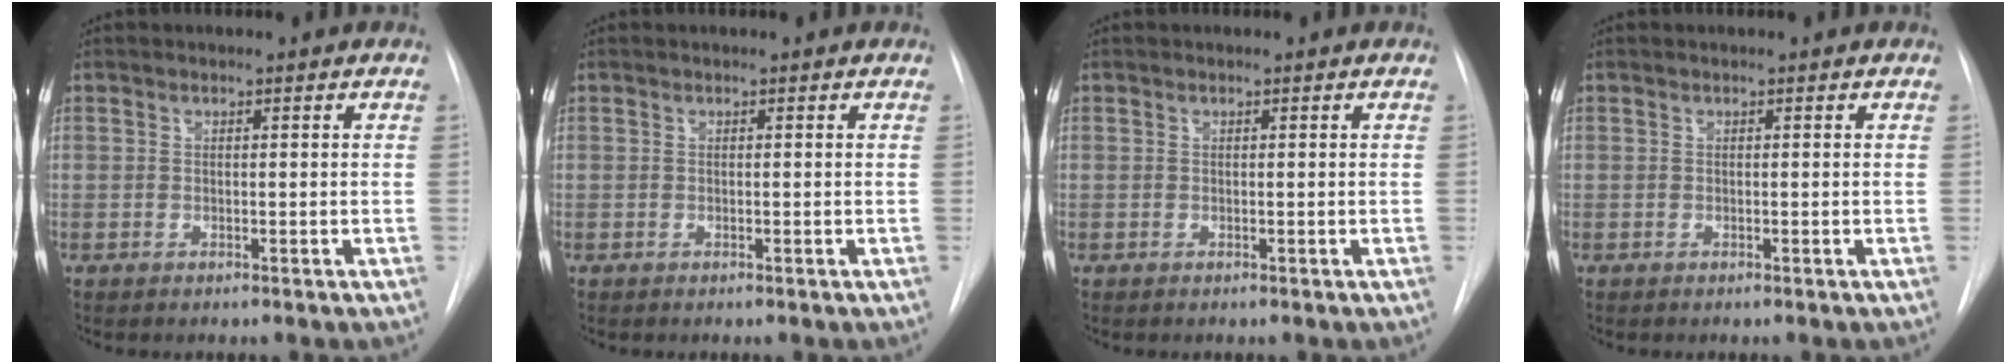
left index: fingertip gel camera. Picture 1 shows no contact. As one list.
[{"total": 0.0}, {"total": 0.0}, {"total": 0.0}]